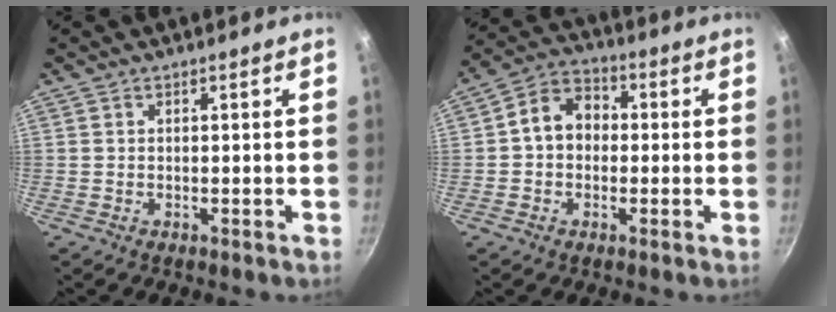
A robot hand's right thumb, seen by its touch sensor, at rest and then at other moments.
{"total": 8.4, "force": [0.1, 6.7, 5.1], "torque": [-0.053, 0.026, -0.017]}